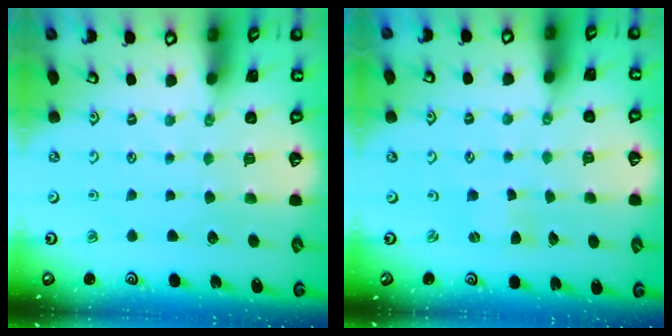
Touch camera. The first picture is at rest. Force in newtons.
{"total": 0.0}